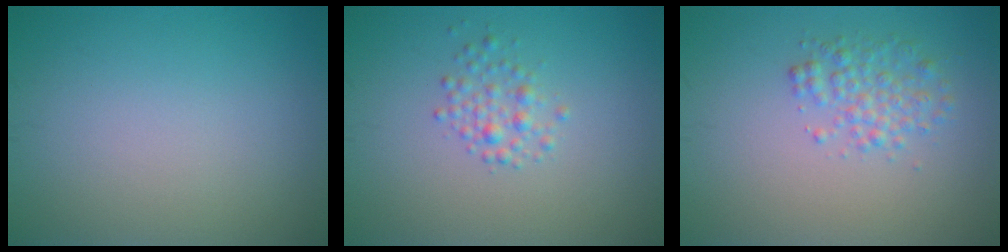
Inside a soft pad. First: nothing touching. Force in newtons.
{"total": 1.8, "press": 1.8, "slide": 0.0}
{"total": 2.4, "press": 2.4, "slide": 0.1}